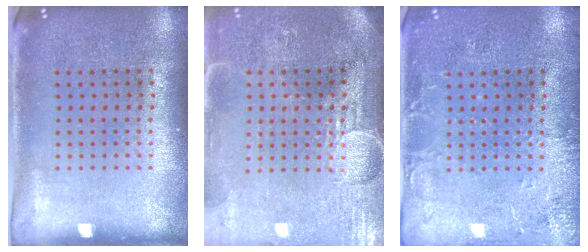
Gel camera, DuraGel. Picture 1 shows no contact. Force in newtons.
{"total": 3.9, "press": 3.4, "slide": 1.9}
{"total": 2.8, "press": 2.8, "slide": 0.4}